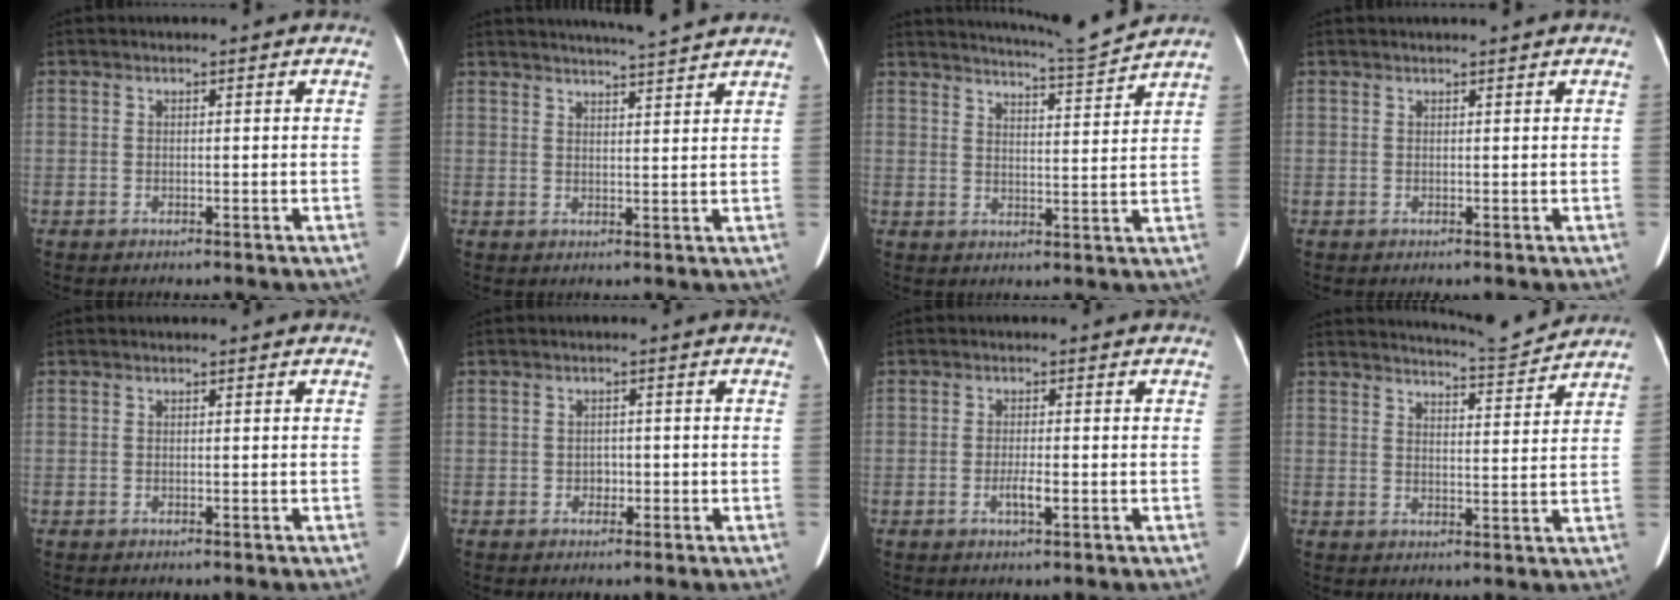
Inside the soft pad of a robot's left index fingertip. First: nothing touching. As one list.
[{"total": 8.3, "force": [7.7, -0.7, 2.9], "torque": [-0.048, 0.009, 0.102]}, {"total": 8.5, "force": [8.1, -1.9, 1.6], "torque": [-0.038, -0.022, 0.125]}, {"total": 1.9, "force": [1.8, -0.1, 0.8], "torque": [-0.008, 0.016, 0.027]}, {"total": 0.0}, {"total": 1.4, "force": [-0.6, 1.2, 0.6], "torque": [-0.009, 0.004, -0.007]}, {"total": 2.2, "force": [-0.8, 0.3, 2.0], "torque": [-0.041, -0.002, -0.014]}, {"total": 6.9, "force": [6.9, -0.8, 0.6], "torque": [-0.022, -0.012, 0.099]}]